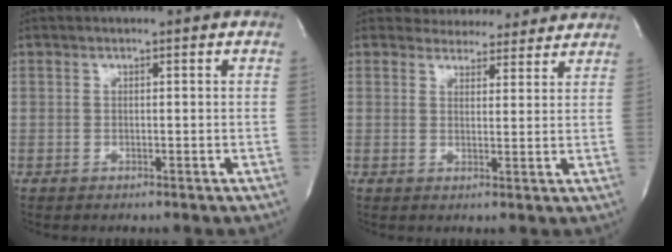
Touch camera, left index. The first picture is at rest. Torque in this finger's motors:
{"motor_torque": [0.31, -0.41, 0.04, -0.02]}